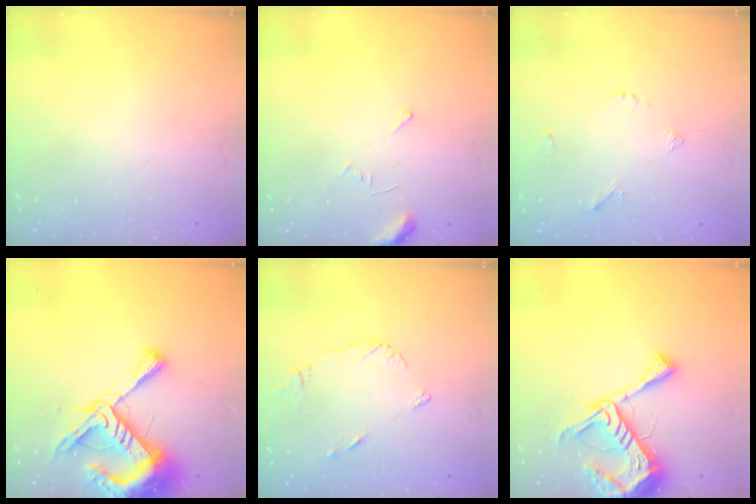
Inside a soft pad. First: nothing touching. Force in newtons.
{"total": 5.5, "press": 5.5, "slide": 0.3}
{"total": 2.7, "press": 2.7, "slide": 0.5}
{"total": 17.4, "press": 17.3, "slide": 1.8}
{"total": 5.2, "press": 5.2, "slide": 0.5}
{"total": 14.1, "press": 14.0, "slide": 1.4}